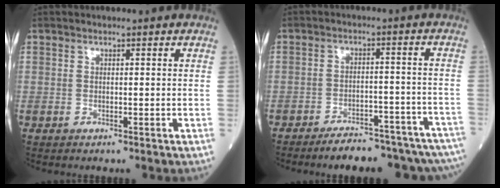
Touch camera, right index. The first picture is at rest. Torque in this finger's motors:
{"motor_torque": [0.81, -0.82, 0.59, 0.02]}